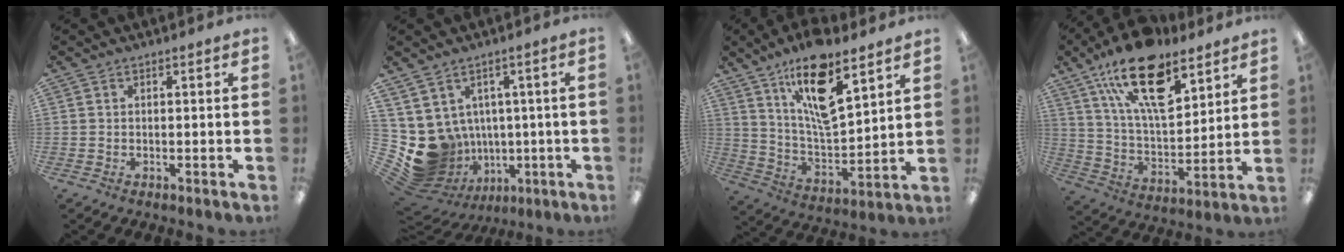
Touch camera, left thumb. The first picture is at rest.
{"total": 10.0, "force": [-0.9, 9.5, 3.0], "torque": [-0.101, -0.023, 0.005]}
{"total": 16.9, "force": [11.3, 5.6, 11.3], "torque": [-0.195, -0.060, 0.190]}
{"total": 21.7, "force": [13.2, 9.5, 14.4], "torque": [-0.248, -0.064, 0.228]}